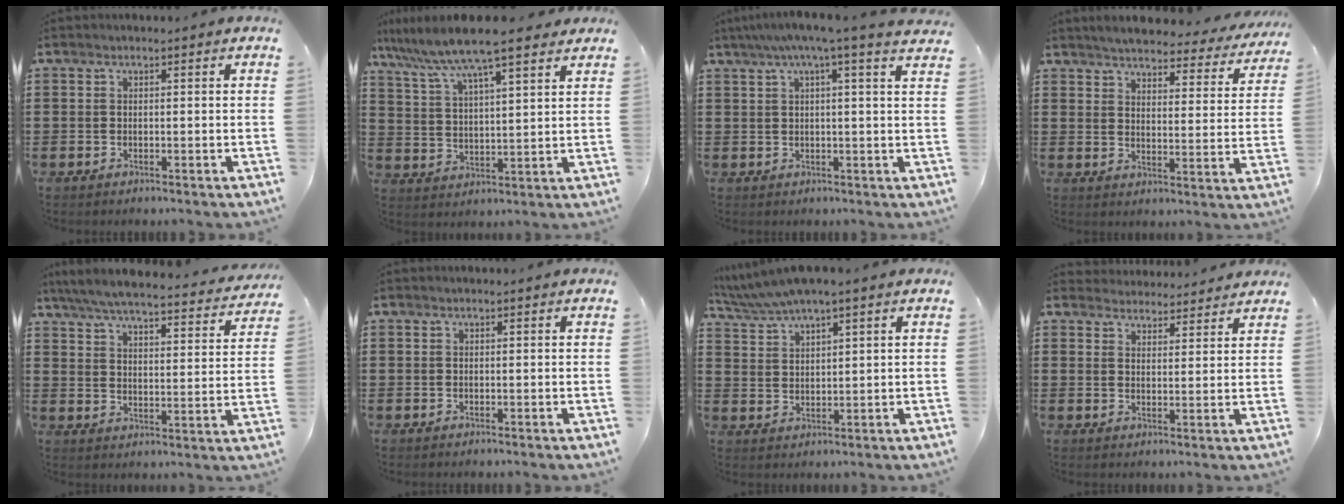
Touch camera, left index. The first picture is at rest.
{"total": 8.7, "force": [7.3, 0.3, 4.8], "torque": [-0.119, -0.029, 0.123]}
{"total": 4.4, "force": [2.8, -0.5, 3.4], "torque": [-0.073, -0.007, 0.046]}
{"total": 4.2, "force": [4.1, -0.1, 1.0], "torque": [-0.042, -0.030, 0.067]}
{"total": 5.9, "force": [5.5, -0.1, 2.1], "torque": [-0.066, -0.040, 0.092]}
{"total": 0.0}
{"total": 4.0, "force": [3.4, 0.1, 2.0], "torque": [-0.050, -0.008, 0.060]}
{"total": 3.6, "force": [3.6, 0.6, -0.1], "torque": [-0.010, -0.012, 0.066]}